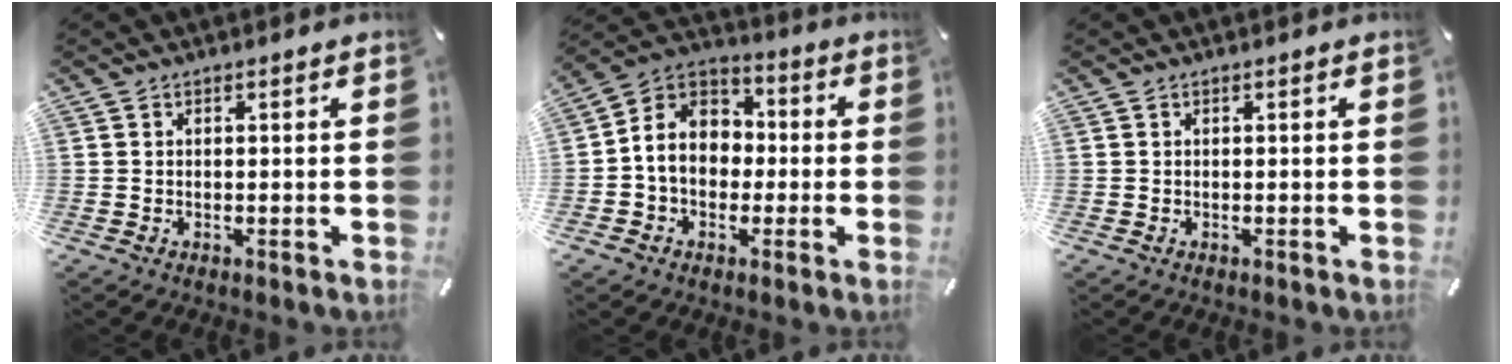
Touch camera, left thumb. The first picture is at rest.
{"total": 10.0, "force": [-1.4, 8.9, 4.5], "torque": [-0.114, 0.011, -0.032]}
{"total": 0.0}